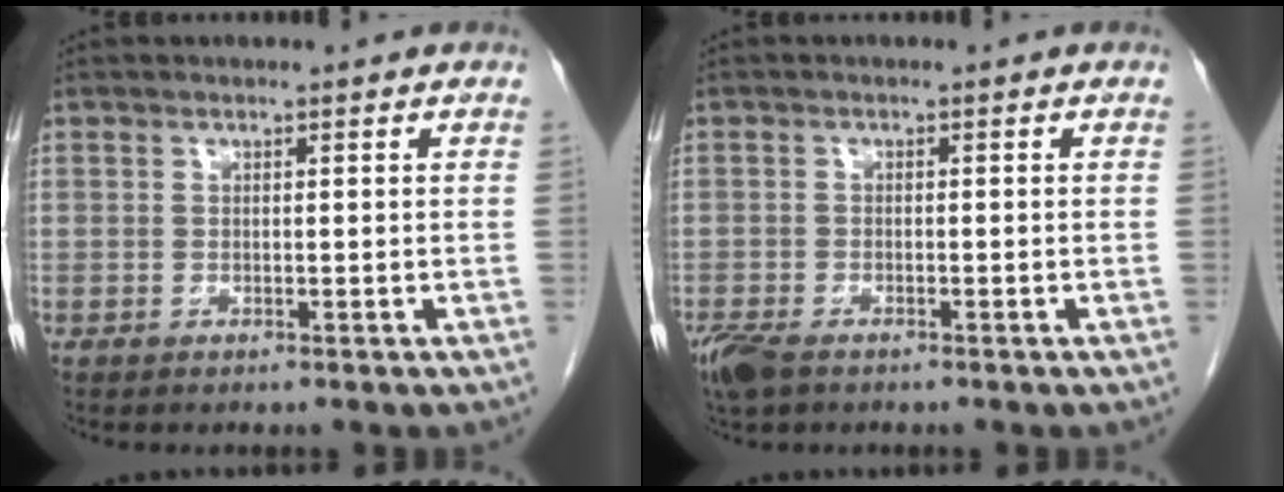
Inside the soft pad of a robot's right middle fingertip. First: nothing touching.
{"total": 4.7, "force": [-3.4, 1.9, 2.7], "torque": [-0.057, -0.011, -0.061]}